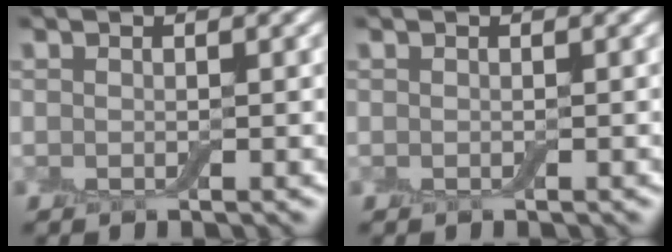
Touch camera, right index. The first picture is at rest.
{"total": 0.0}